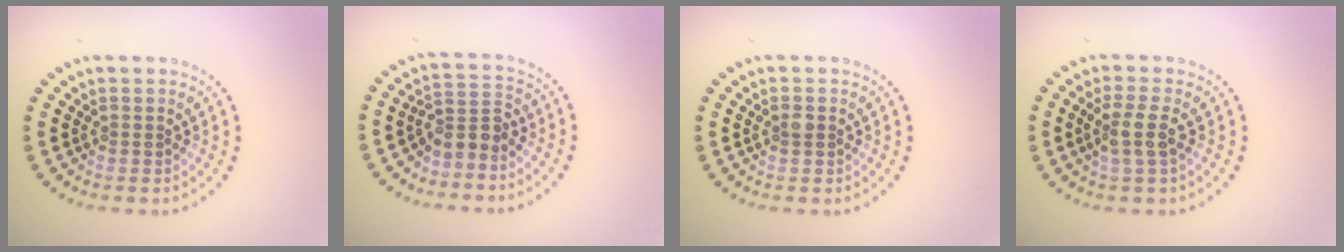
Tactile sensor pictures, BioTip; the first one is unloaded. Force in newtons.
{"total": 2.5, "press": 1.9, "slide": 1.7}
{"total": 0.9, "press": 0.9, "slide": 0.0}
{"total": 2.4, "press": 2.0, "slide": 1.3}